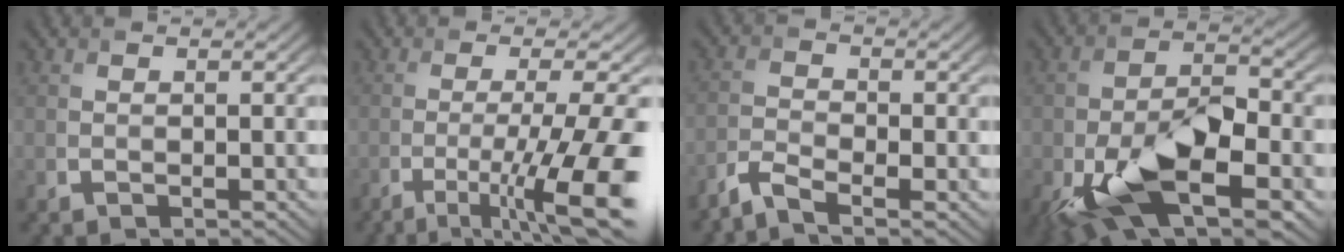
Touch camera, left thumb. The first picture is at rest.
{"total": 11.0, "force": [-4.5, 2.0, 9.8], "torque": [-0.154, -0.010, -0.068]}
{"total": 3.5, "force": [-2.9, 0.8, 1.8], "torque": [-0.048, -0.003, -0.068]}
{"total": 12.3, "force": [-5.5, 5.5, 9.5], "torque": [-0.199, -0.012, -0.101]}